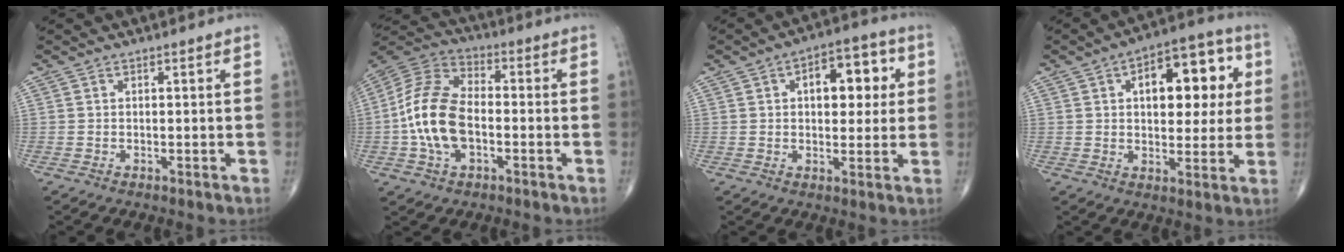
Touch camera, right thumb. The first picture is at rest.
{"total": 14.7, "force": [-2.3, 8.6, 11.8], "torque": [-0.240, 0.031, -0.049]}
{"total": 11.2, "force": [2.7, 6.2, 8.9], "torque": [-0.081, 0.010, 0.033]}
{"total": 16.1, "force": [3.9, 8.6, 13.0], "torque": [-0.133, 0.013, 0.052]}